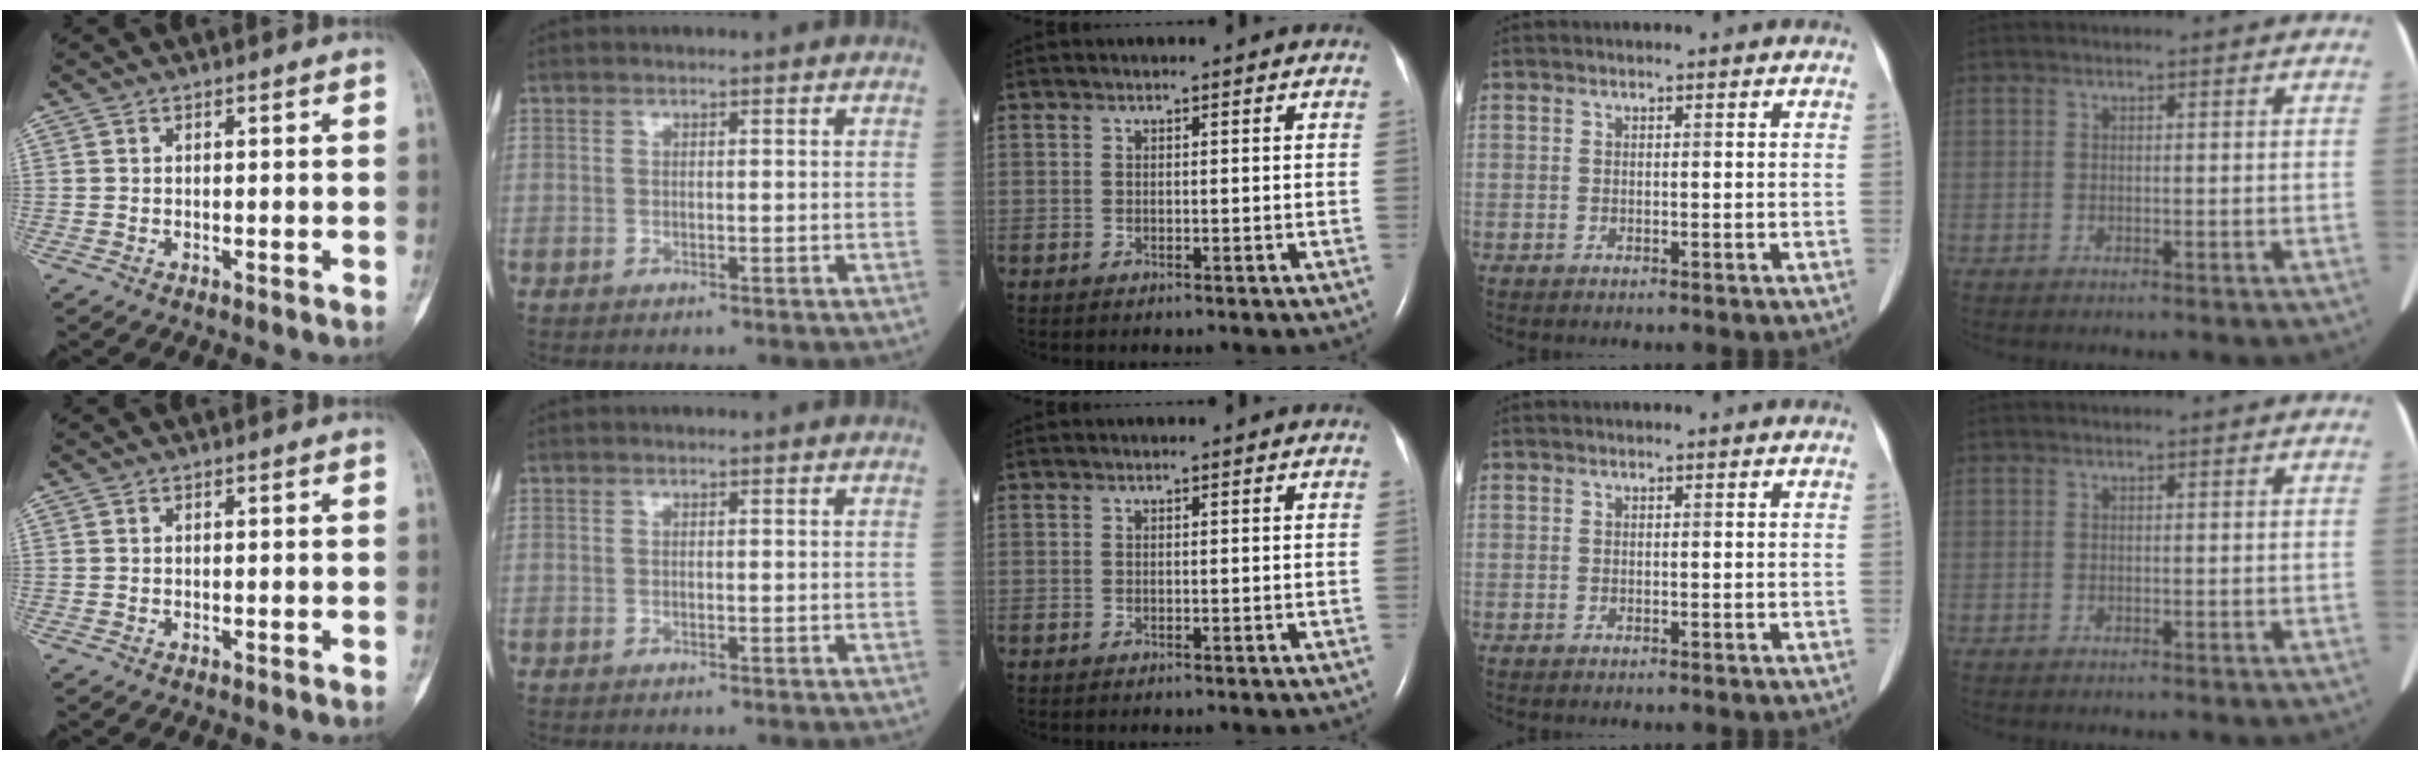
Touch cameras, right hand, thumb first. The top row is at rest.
{}